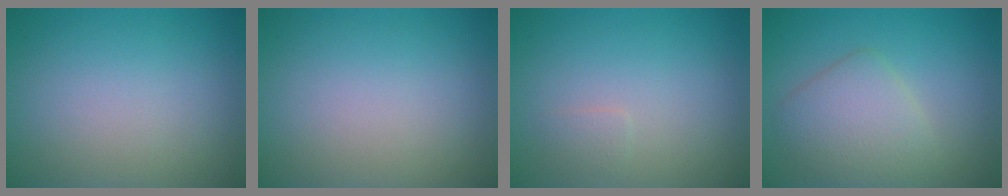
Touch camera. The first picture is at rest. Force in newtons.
{"total": 0.0}
{"total": 0.7, "press": 0.7, "slide": 0.1}
{"total": 4.3, "press": 4.3, "slide": 0.2}